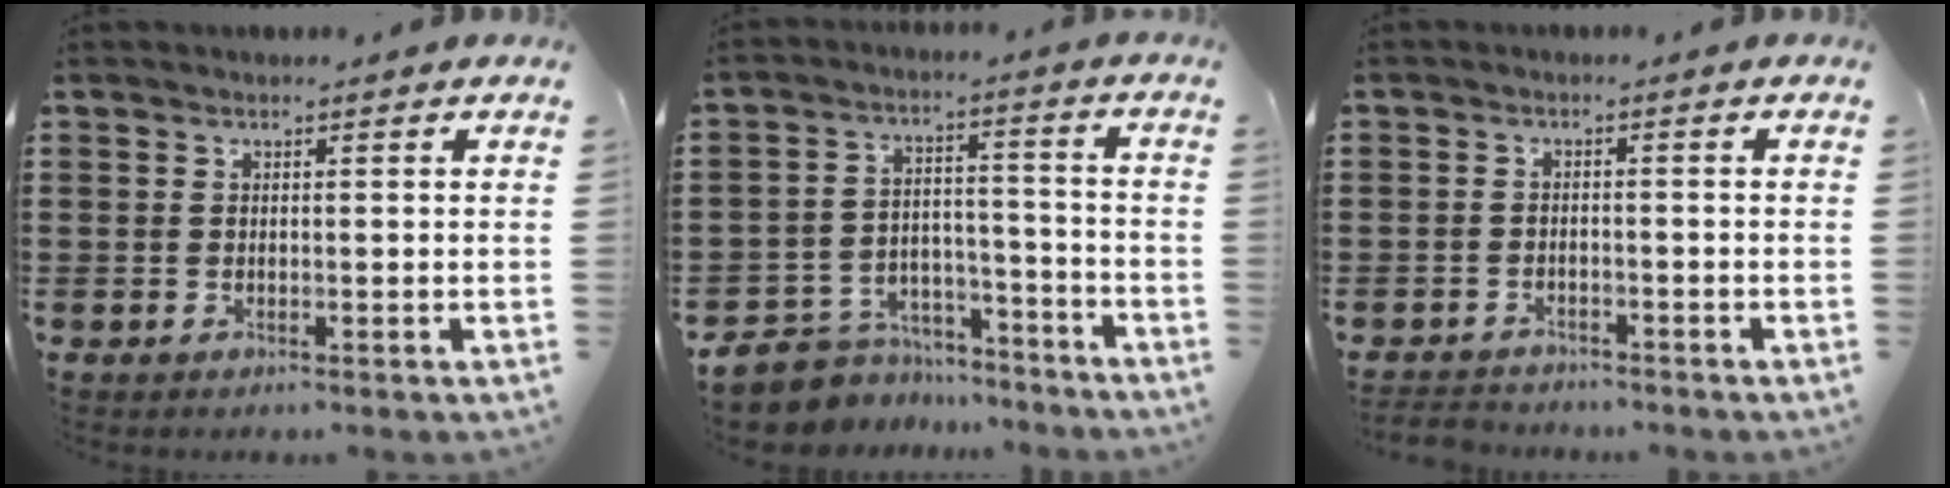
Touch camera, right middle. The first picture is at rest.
{"total": 6.8, "force": [-6.5, 2.0, 0.2], "torque": [-0.015, 0.014, -0.131]}
{"total": 2.4, "force": [-2.3, 0.6, -0.2], "torque": [-0.002, 0.000, -0.052]}